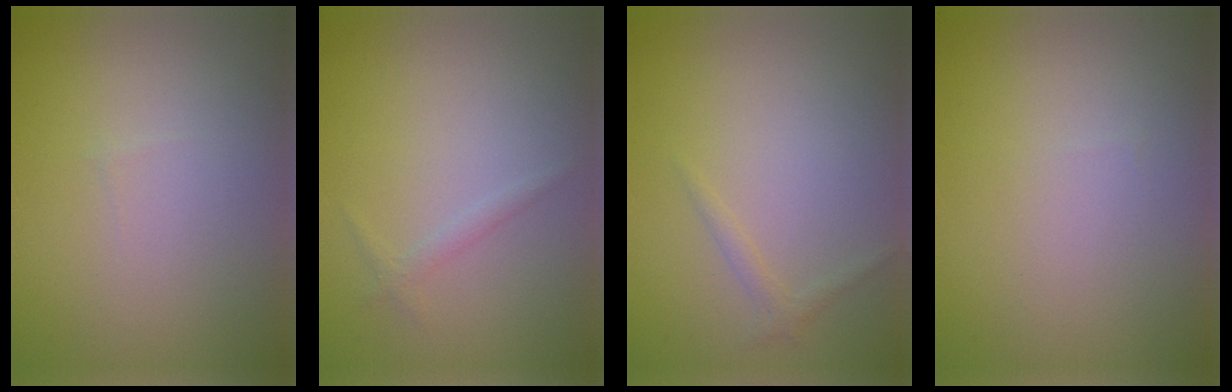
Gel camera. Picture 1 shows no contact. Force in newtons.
{"total": 0.8, "press": 0.8, "slide": 0.0}
{"total": 0.9, "press": 0.9, "slide": 0.1}
{"total": 0.0}